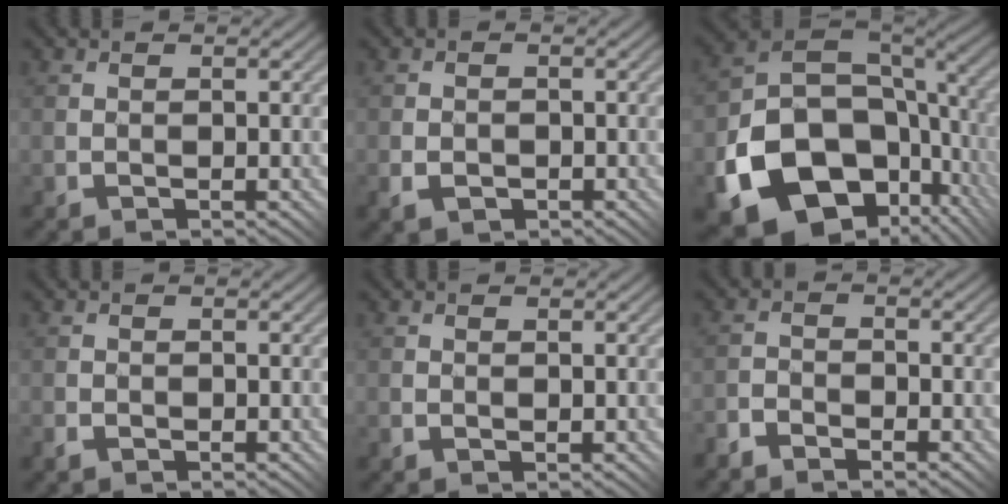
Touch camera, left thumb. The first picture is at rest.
{"total": 2.2, "force": [-1.1, 1.7, 1.0], "torque": [-0.015, -0.004, -0.022]}
{"total": 18.4, "force": [-5.8, 13.6, 11.0], "torque": [-0.252, -0.059, -0.056]}
{"total": 1.0, "force": [-0.8, 0.6, 0.2], "torque": [-0.007, -0.003, -0.018]}
{"total": 0.0}
{"total": 2.5, "force": [-2.3, 0.9, 0.6], "torque": [-0.012, 0.005, -0.049]}